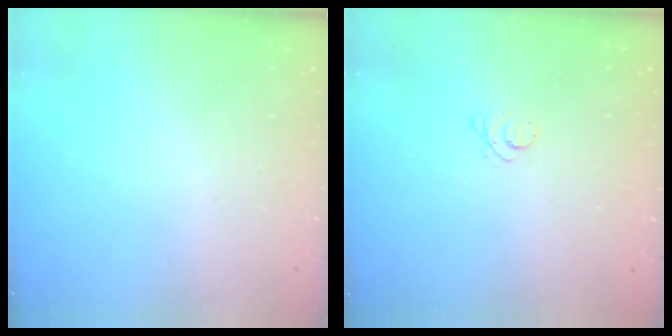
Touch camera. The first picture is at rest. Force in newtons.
{"total": 2.6, "press": 2.5, "slide": 0.3}